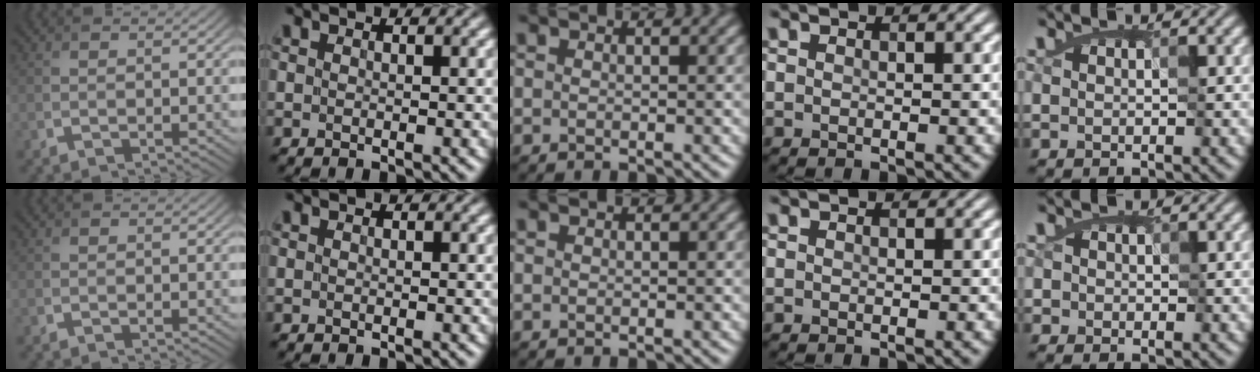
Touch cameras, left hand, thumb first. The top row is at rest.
{"little": {"total": 0.6, "force": [-0.2, 0.6, 0.1], "torque": [0.000, 0.003, -0.004]}}